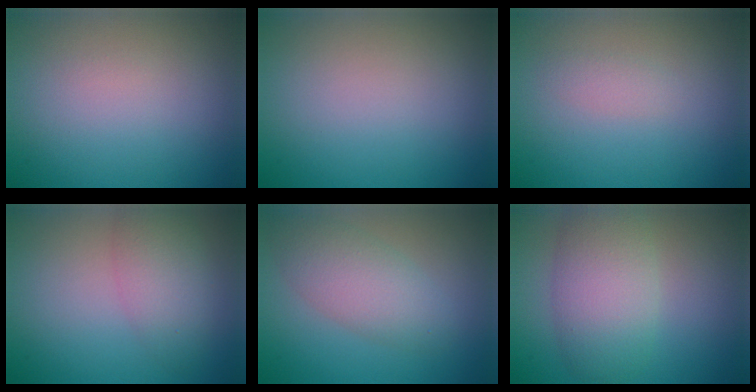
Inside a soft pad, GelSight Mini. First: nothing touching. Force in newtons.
{"total": 0.0}
{"total": 0.9, "press": 0.9, "slide": 0.0}
{"total": 3.7, "press": 3.7, "slide": 0.1}
{"total": 4.2, "press": 4.2, "slide": 0.2}
{"total": 5.9, "press": 5.9, "slide": 0.3}